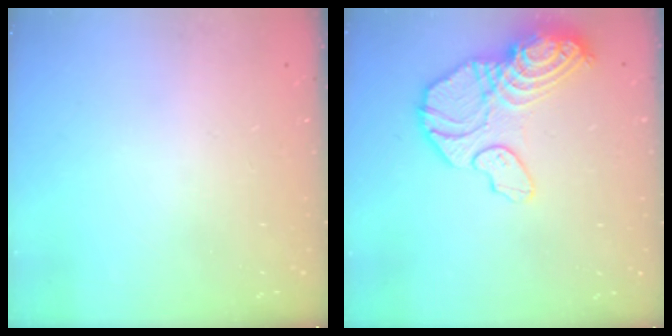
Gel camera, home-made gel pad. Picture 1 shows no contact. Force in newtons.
{"total": 17.8, "press": 17.7, "slide": 1.9}